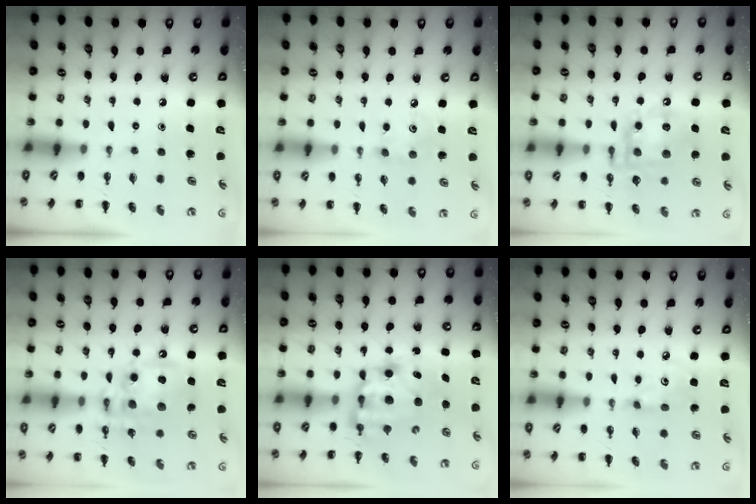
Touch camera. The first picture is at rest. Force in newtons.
{"total": 4.2, "press": 4.0, "slide": 1.0}
{"total": 15.2, "press": 14.9, "slide": 2.6}
{"total": 16.3, "press": 15.9, "slide": 3.4}
{"total": 7.7, "press": 7.5, "slide": 1.9}
{"total": 3.5, "press": 3.4, "slide": 0.9}